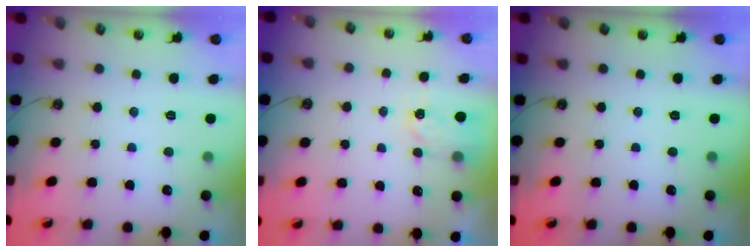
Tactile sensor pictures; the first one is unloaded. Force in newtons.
{"total": 3.0, "press": 2.9, "slide": 0.3}
{"total": 0.0}